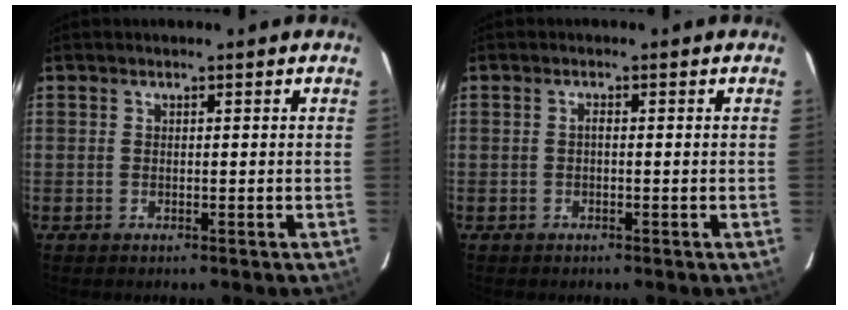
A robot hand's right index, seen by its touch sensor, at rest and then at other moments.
{"total": 0.6, "force": [-0.2, 0.2, 0.5], "torque": [-0.008, 0.004, -0.006]}